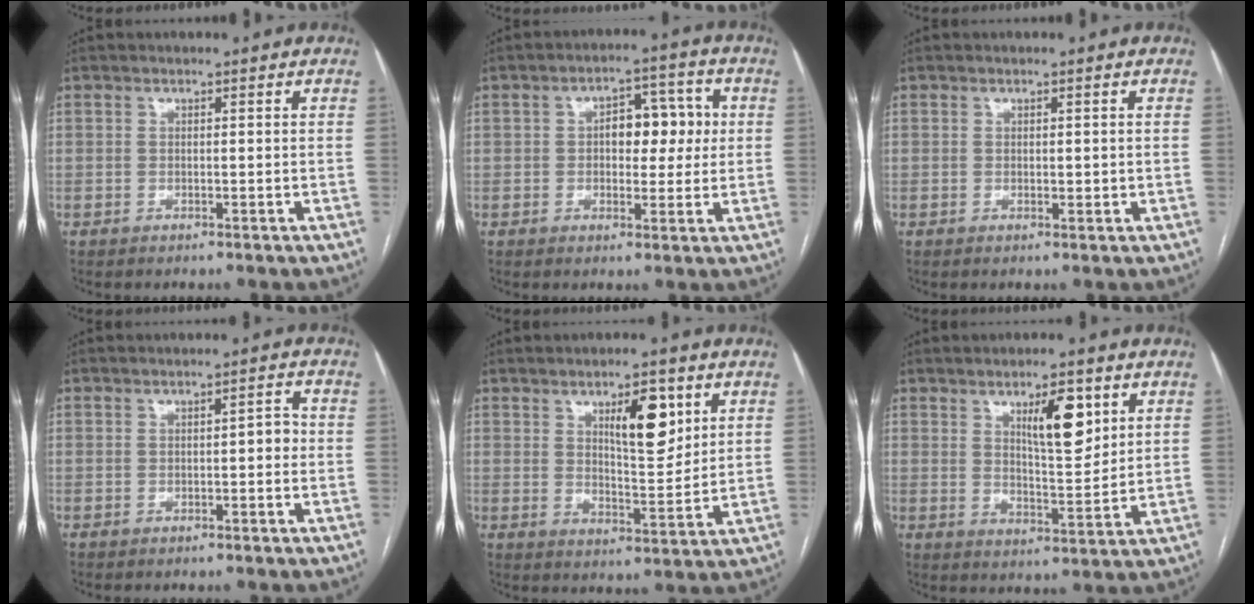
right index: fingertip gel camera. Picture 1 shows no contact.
{"total": 7.1, "force": [0.8, 3.9, 5.9], "torque": [-0.077, 0.025, 0.011]}
{"total": 1.2, "force": [0.2, 0.6, 1.0], "torque": [-0.012, -0.003, 0.004]}
{"total": 2.0, "force": [-0.2, 0.8, 1.9], "torque": [-0.022, 0.010, -0.004]}
{"total": 8.6, "force": [3.8, 2.6, 7.2], "torque": [-0.114, -0.002, 0.063]}
{"total": 8.3, "force": [3.9, 2.3, 7.0], "torque": [-0.115, -0.004, 0.065]}